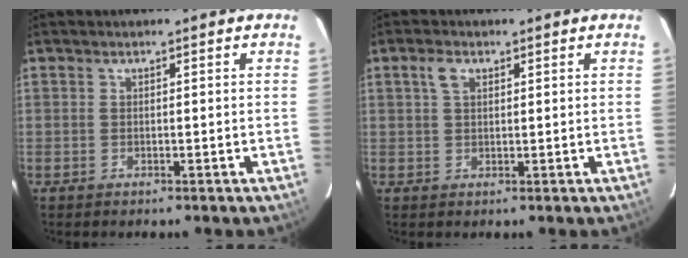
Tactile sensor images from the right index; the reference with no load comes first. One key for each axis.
{"total": 2.6, "fx": 1.2, "fy": 1.5, "fz": 1.8, "tx": -0.035, "ty": 0.007, "tz": 0.022}